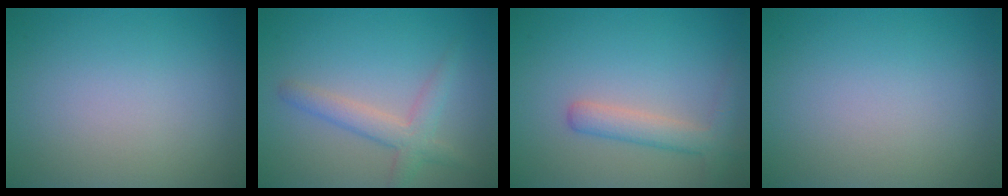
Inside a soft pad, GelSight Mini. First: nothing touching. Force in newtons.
{"total": 3.0, "press": 3.0, "slide": 0.1}
{"total": 2.8, "press": 2.8, "slide": 0.1}
{"total": 0.0}